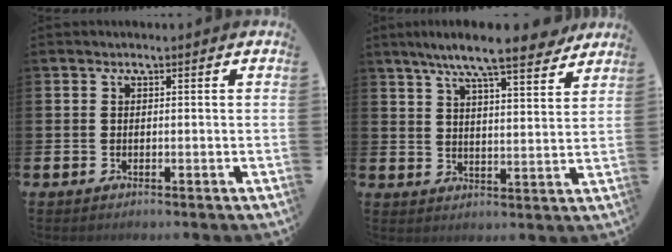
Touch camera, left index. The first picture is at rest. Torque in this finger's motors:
{"motor_torque": [0.96, -1.18, 1.06, 0.21]}